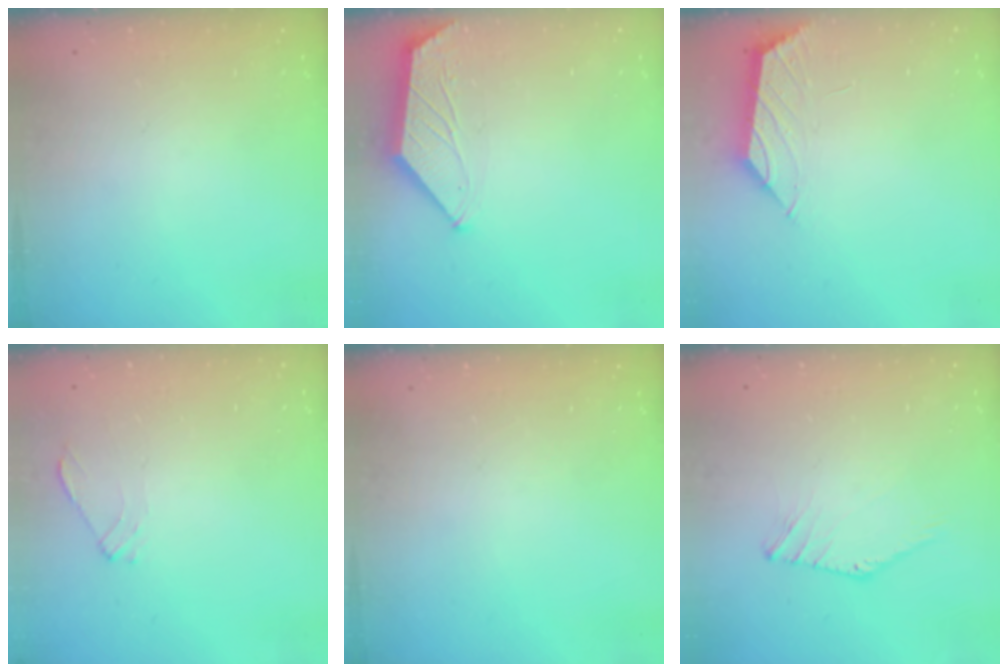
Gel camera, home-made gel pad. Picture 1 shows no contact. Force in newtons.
{"total": 1.1, "press": 1.1, "slide": 0.2}
{"total": 1.4, "press": 1.3, "slide": 0.5}
{"total": 2.3, "press": 2.2, "slide": 0.6}
{"total": 0.0}
{"total": 1.7, "press": 1.6, "slide": 0.4}